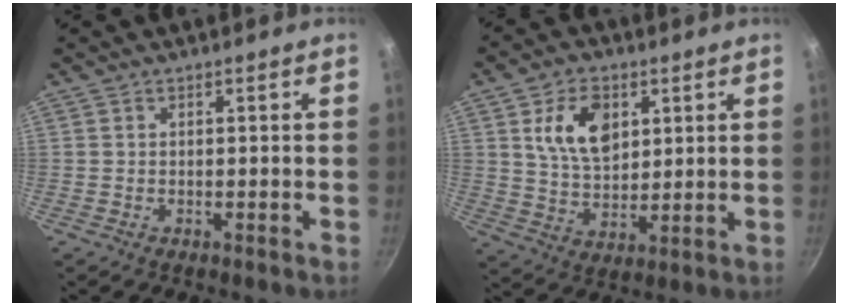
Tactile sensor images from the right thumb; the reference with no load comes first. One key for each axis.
{"total": 11.2, "fx": 3.8, "fy": 7.3, "fz": 7.6, "tx": -0.113, "ty": -0.016, "tz": 0.071}